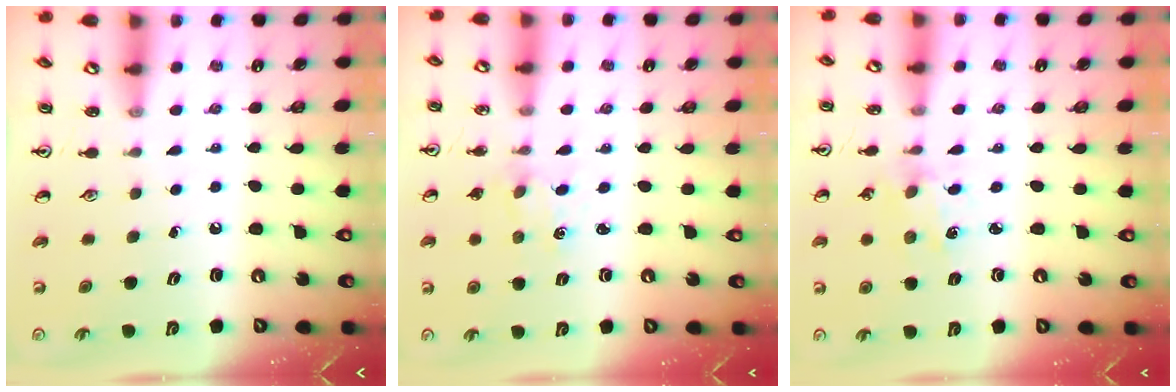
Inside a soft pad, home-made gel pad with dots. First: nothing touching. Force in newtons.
{"total": 0.7, "press": 0.7, "slide": 0.1}
{"total": 1.3, "press": 1.3, "slide": 0.3}